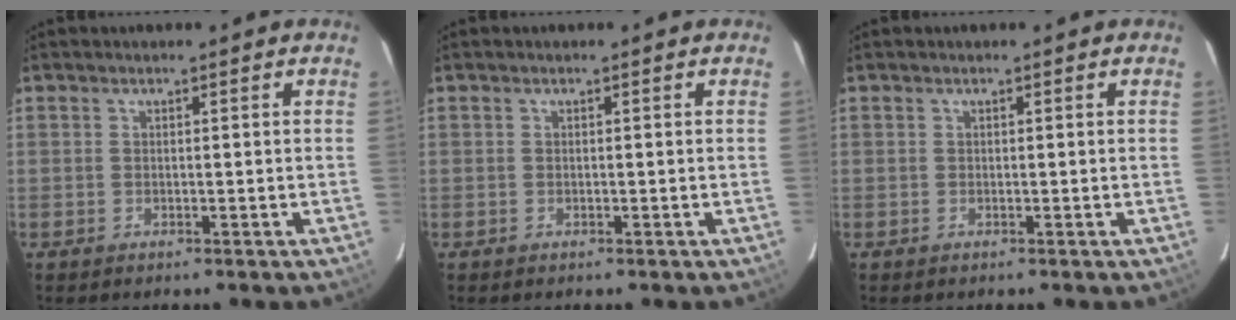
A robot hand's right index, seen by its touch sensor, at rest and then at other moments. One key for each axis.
{"total": 0.0}
{"total": 0.0}